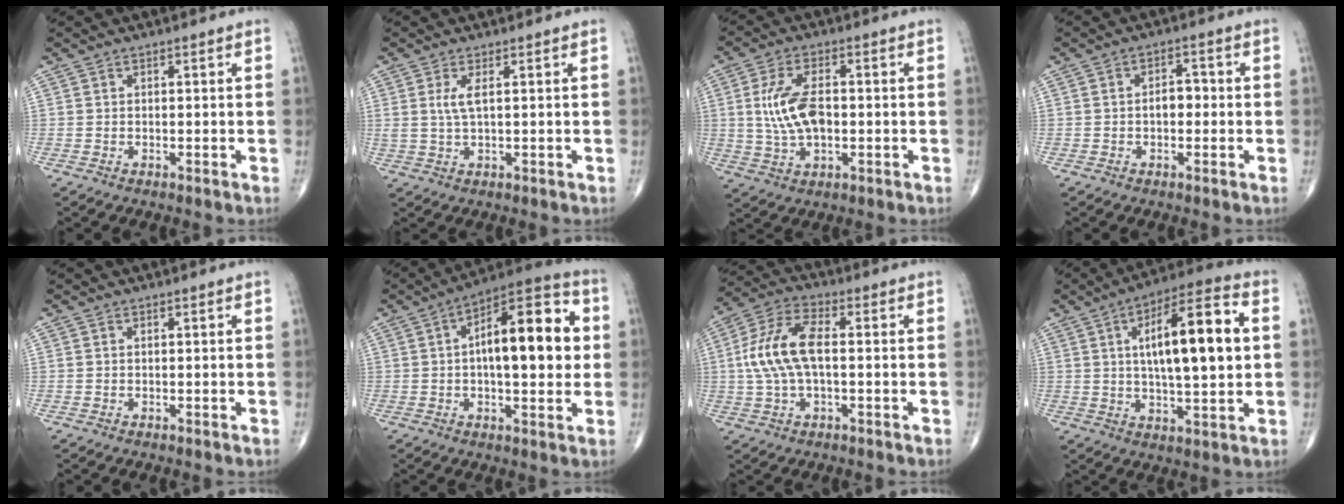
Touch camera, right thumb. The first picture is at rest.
{"total": 2.9, "force": [0.9, 0.7, 2.7], "torque": [-0.067, 0.001, 0.024]}
{"total": 9.7, "force": [0.2, 5.1, 8.3], "torque": [-0.165, 0.006, 0.008]}
{"total": 3.3, "force": [-0.4, 2.1, 2.5], "torque": [-0.027, 0.013, -0.011]}
{"total": 0.0}
{"total": 18.4, "force": [2.0, 7.5, 16.7], "torque": [-0.221, 0.028, 0.022]}
{"total": 11.5, "force": [0.3, 5.4, 10.1], "torque": [-0.219, 0.028, 0.003]}
{"total": 17.9, "force": [2.9, 5.4, 16.8], "torque": [-0.254, 0.017, 0.044]}